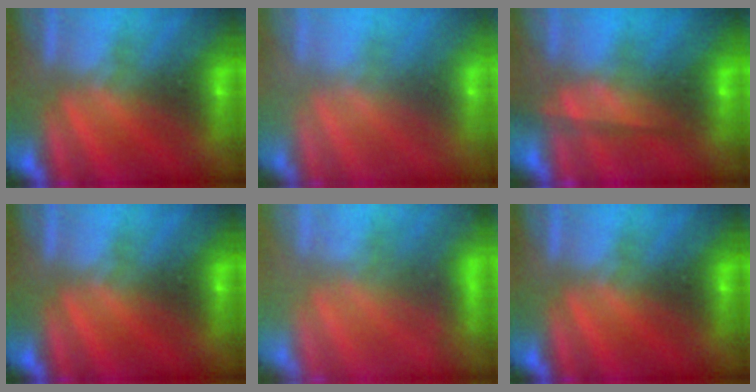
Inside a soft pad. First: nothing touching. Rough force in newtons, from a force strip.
{"total": 7.8}
{"total": 6.9}
{"total": 0.0}
{"total": 5.6}
{"total": 0.0}